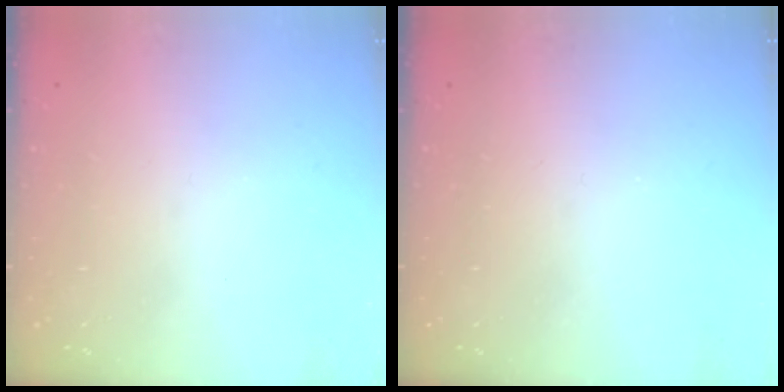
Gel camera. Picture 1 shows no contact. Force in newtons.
{"total": 2.2, "press": 2.1, "slide": 0.4}